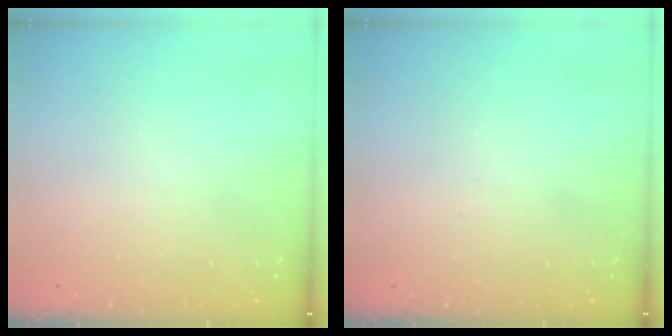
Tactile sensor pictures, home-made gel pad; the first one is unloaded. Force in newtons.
{"total": 0.0}